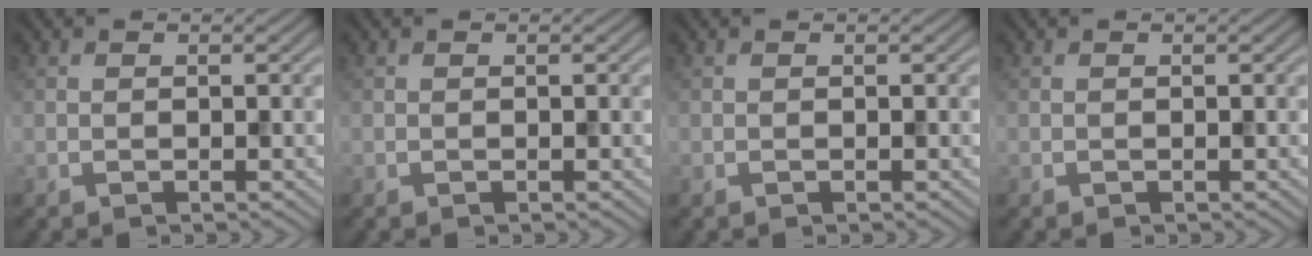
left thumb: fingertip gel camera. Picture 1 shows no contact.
{"total": 0.0}
{"total": 0.0}
{"total": 0.0}